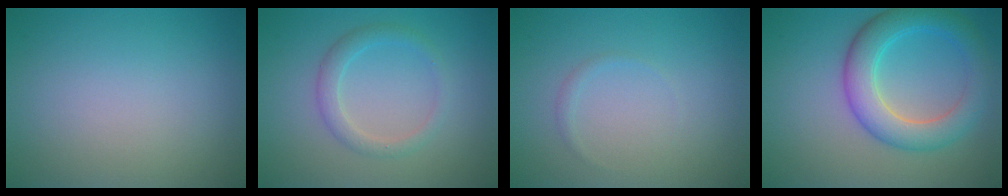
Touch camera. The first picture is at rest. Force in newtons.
{"total": 2.1, "press": 2.1, "slide": 0.1}
{"total": 0.6, "press": 0.6, "slide": 0.0}
{"total": 5.7, "press": 5.7, "slide": 0.1}